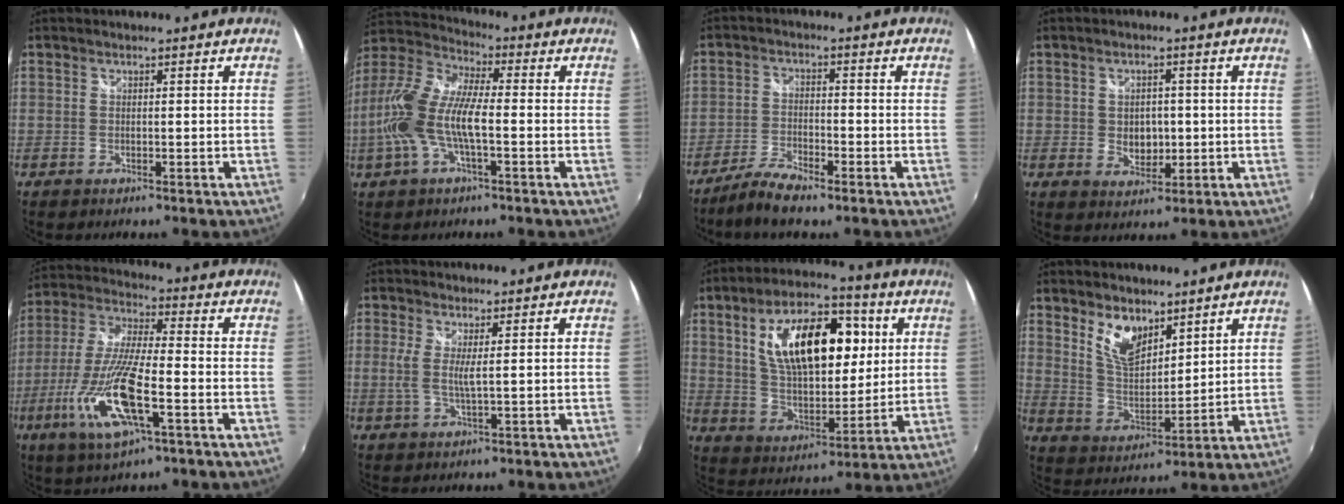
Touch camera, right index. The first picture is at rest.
{"total": 14.7, "force": [-2.7, 4.9, 13.6], "torque": [-0.280, 0.000, -0.058]}
{"total": 6.4, "force": [-4.9, 1.5, 3.8], "torque": [-0.096, -0.005, -0.097]}
{"total": 5.2, "force": [-0.3, 3.9, 3.4], "torque": [-0.055, -0.002, 0.000]}
{"total": 16.8, "force": [-6.1, 4.1, 15.1], "torque": [-0.322, -0.022, -0.119]}
{"total": 3.6, "force": [0.5, 0.3, 3.6], "torque": [-0.074, -0.007, 0.005]}
{"total": 20.6, "force": [5.9, 10.6, 16.6], "torque": [-0.286, 0.020, 0.109]}
{"total": 9.1, "force": [5.9, 4.5, 5.3], "torque": [-0.094, 0.003, 0.119]}